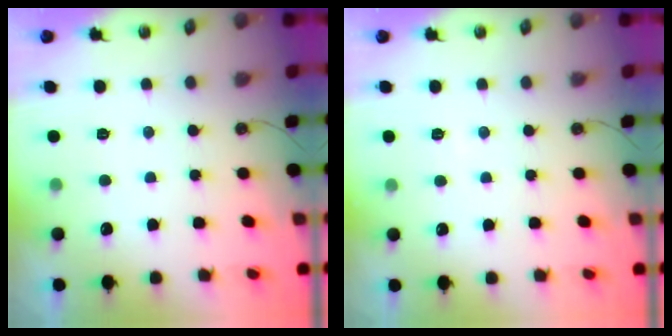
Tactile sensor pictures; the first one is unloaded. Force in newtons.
{"total": 3.5, "press": 3.4, "slide": 0.7}